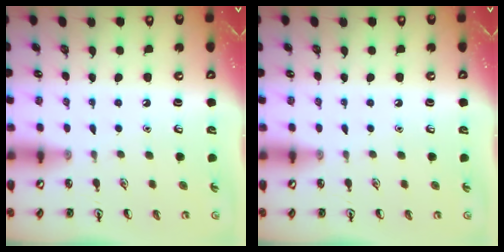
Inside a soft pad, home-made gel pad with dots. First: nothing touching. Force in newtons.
{"total": 0.0}